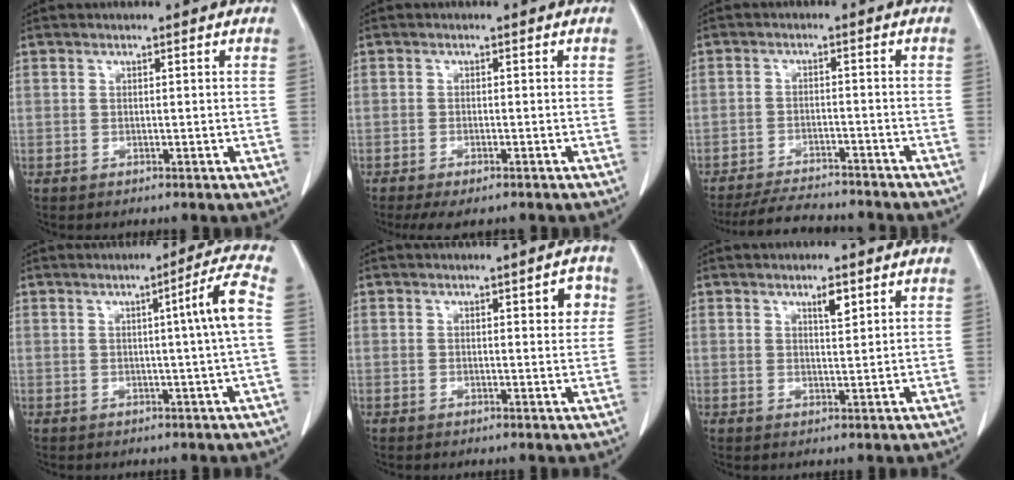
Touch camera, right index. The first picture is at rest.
{"total": 3.3, "force": [-2.5, 0.9, 2.1], "torque": [-0.039, -0.009, -0.037]}
{"total": 9.4, "force": [-8.9, 1.6, 2.8], "torque": [-0.045, -0.008, -0.134]}
{"total": 6.3, "force": [0.4, -1.6, 6.1], "torque": [-0.090, 0.002, 0.008]}
{"total": 3.2, "force": [1.1, 0.9, 2.8], "torque": [-0.032, 0.002, 0.010]}
{"total": 2.5, "force": [1.6, 0.5, 1.9], "torque": [-0.036, -0.005, 0.026]}